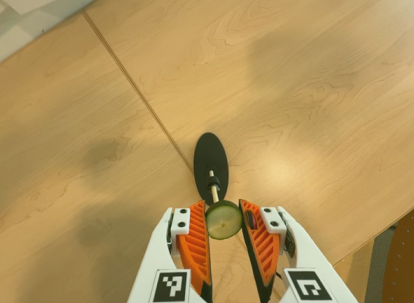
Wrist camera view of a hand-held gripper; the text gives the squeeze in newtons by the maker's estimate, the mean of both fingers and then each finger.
{"total": 7.6, "left": 7.6, "right": 7.7}